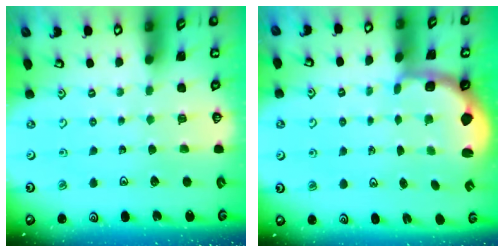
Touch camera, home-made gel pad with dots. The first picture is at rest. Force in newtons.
{"total": 2.1, "press": 1.4, "slide": 1.6}